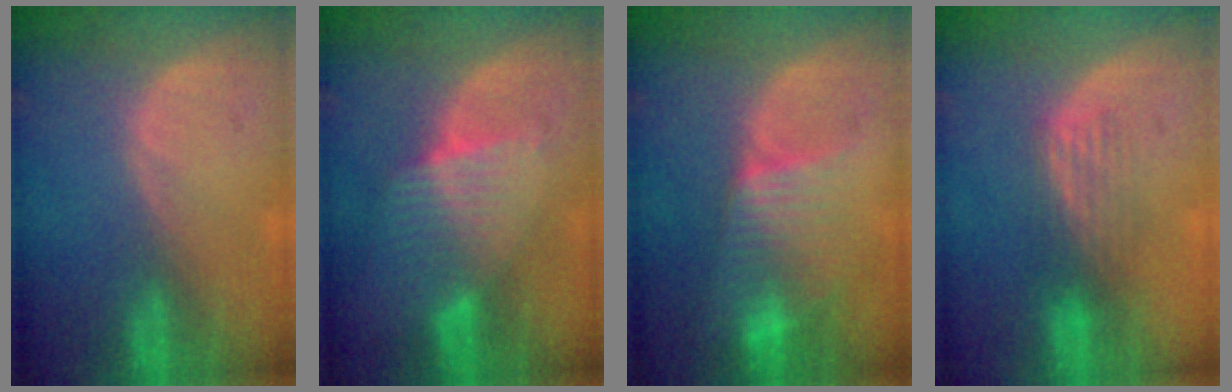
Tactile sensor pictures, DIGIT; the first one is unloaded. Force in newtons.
{"total": 6.8, "press": 6.0, "slide": 3.3}
{"total": 6.9, "press": 6.7, "slide": 1.7}
{"total": 4.1, "press": 4.1, "slide": 0.1}